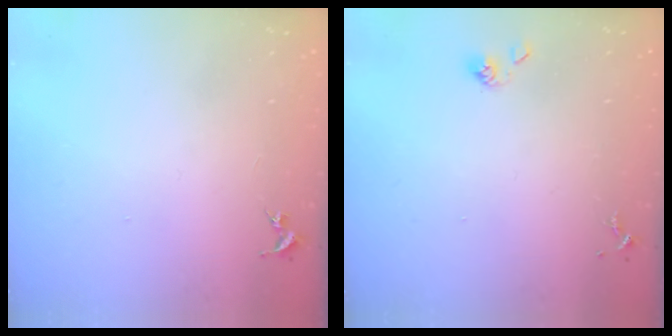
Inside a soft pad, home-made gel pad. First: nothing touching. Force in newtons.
{"total": 3.6, "press": 3.4, "slide": 1.2}